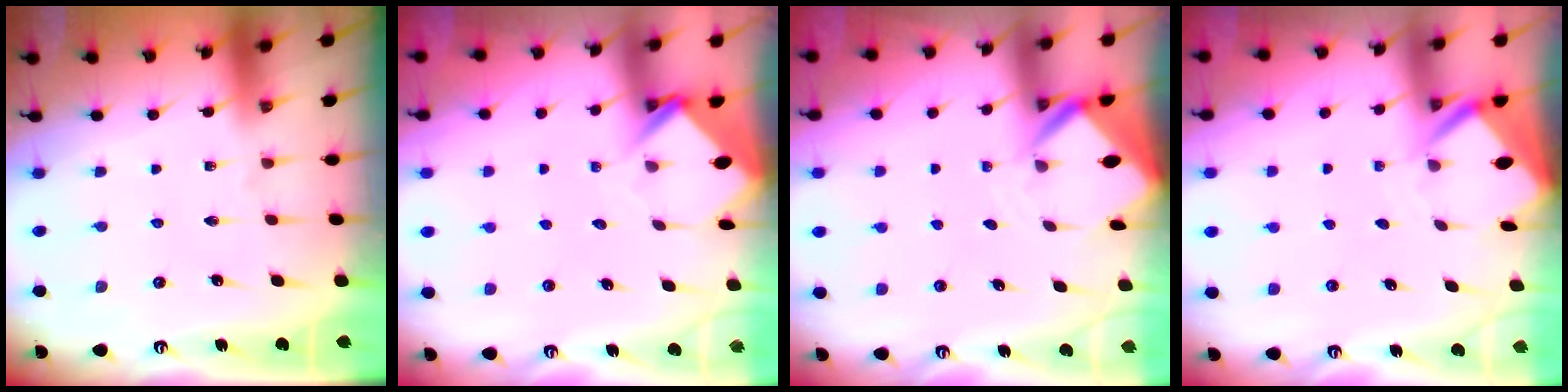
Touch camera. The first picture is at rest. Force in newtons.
{"total": 3.9, "press": 3.9, "slide": 0.3}
{"total": 3.2, "press": 3.2, "slide": 0.2}
{"total": 3.3, "press": 3.2, "slide": 0.3}